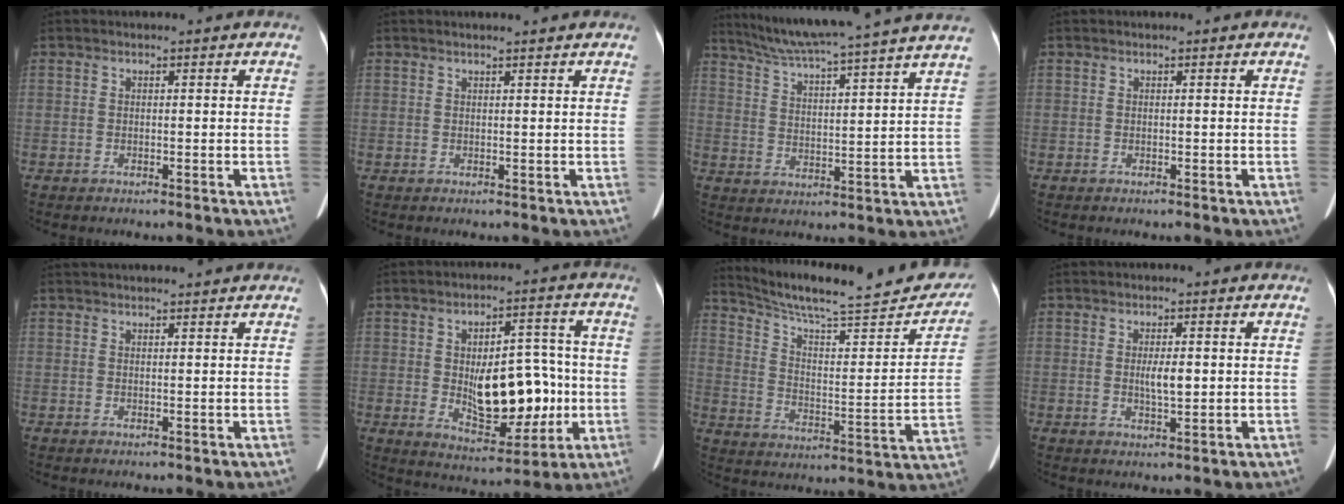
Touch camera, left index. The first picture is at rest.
{"total": 3.0, "force": [2.7, -0.1, 1.3], "torque": [-0.016, 0.015, 0.032]}
{"total": 20.3, "force": [17.7, -1.5, 9.8], "torque": [-0.166, -0.007, 0.248]}
{"total": 0.0}
{"total": 7.9, "force": [7.4, 0.3, 2.6], "torque": [-0.032, 0.035, 0.088]}
{"total": 12.4, "force": [-1.2, 5.9, 10.8], "torque": [-0.164, 0.007, -0.007]}
{"total": 25.6, "force": [22.5, 3.5, 11.5], "torque": [-0.171, -0.036, 0.306]}
{"total": 2.7, "force": [0.3, 0.6, 2.7], "torque": [-0.047, -0.005, 0.006]}